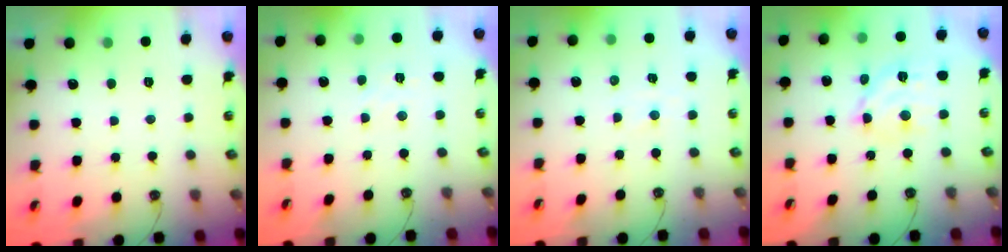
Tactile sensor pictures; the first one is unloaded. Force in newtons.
{"total": 1.7, "press": 1.6, "slide": 0.4}
{"total": 1.9, "press": 1.9, "slide": 0.3}
{"total": 11.5, "press": 11.5, "slide": 0.9}